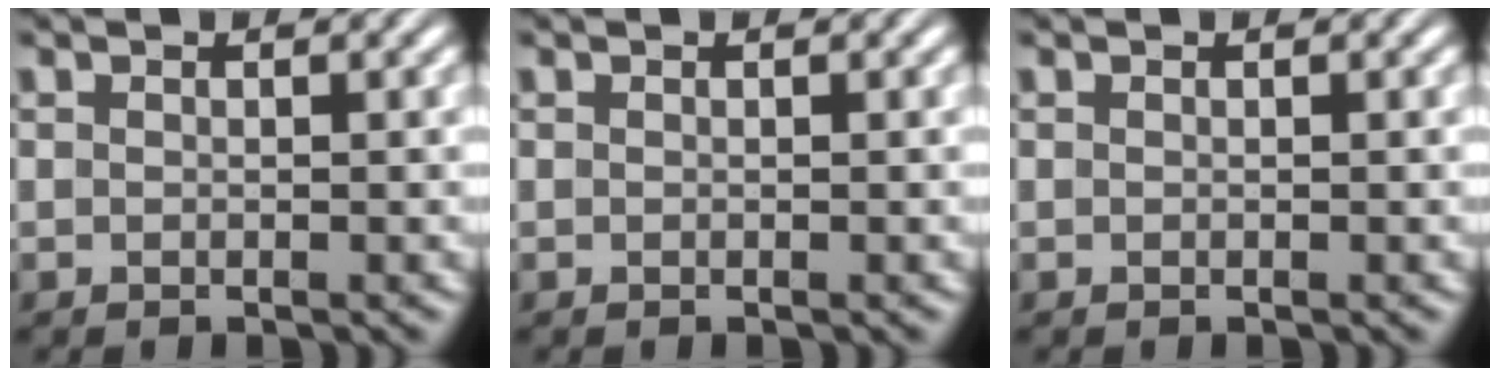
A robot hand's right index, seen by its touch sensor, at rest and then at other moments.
{"total": 0.0}
{"total": 0.0}